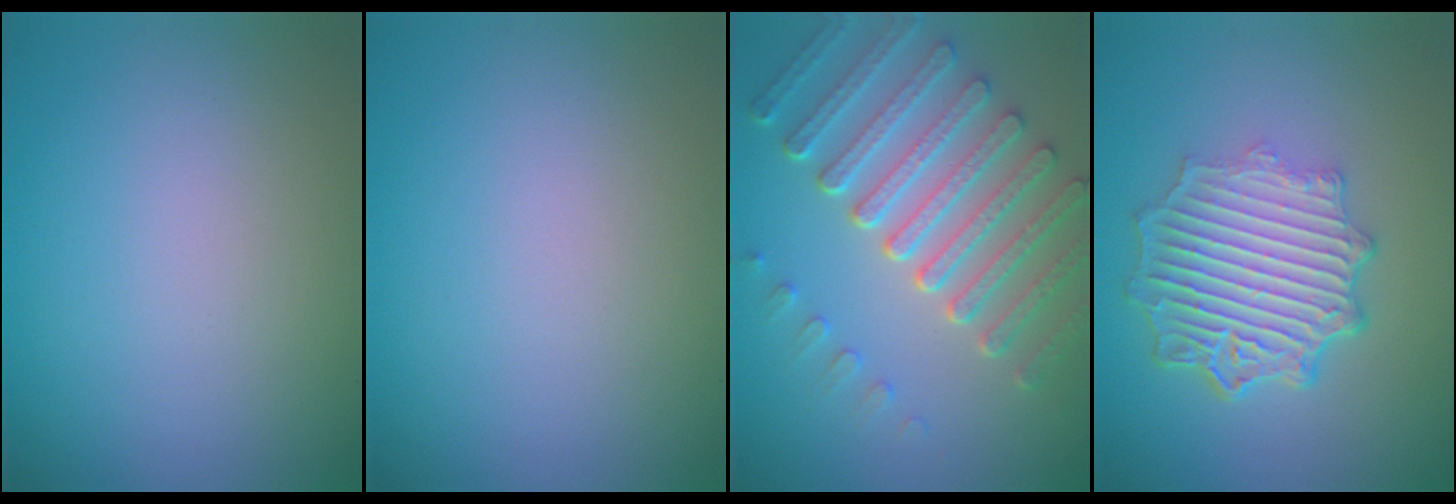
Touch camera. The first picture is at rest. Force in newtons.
{"total": 0.0}
{"total": 7.3, "press": 5.5, "slide": 4.8}
{"total": 7.0, "press": 5.3, "slide": 4.6}